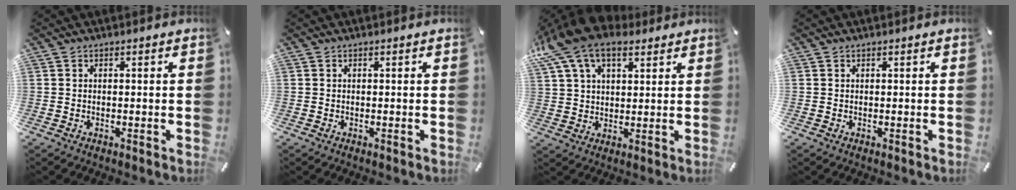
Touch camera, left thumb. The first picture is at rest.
{"total": 0.0}
{"total": 13.2, "force": [7.6, 7.9, 7.4], "torque": [-0.184, -0.018, 0.143]}
{"total": 0.6, "force": [0.1, 0.6, -0.2], "torque": [0.006, 0.007, 0.000]}